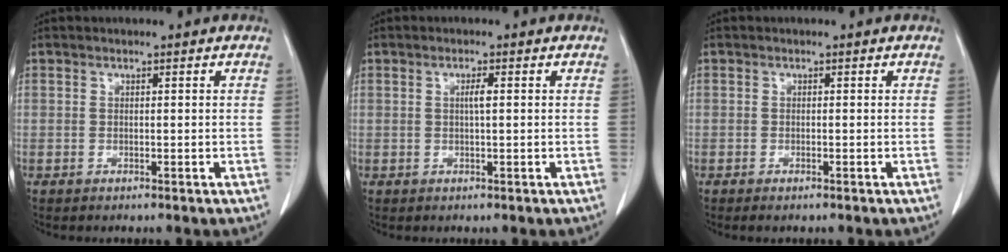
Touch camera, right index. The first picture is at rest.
{"total": 1.6, "force": [0.4, 0.1, 1.5], "torque": [-0.027, 0.003, 0.006]}
{"total": 0.5, "force": [-0.3, 0.1, 0.4], "torque": [-0.006, -0.002, -0.002]}